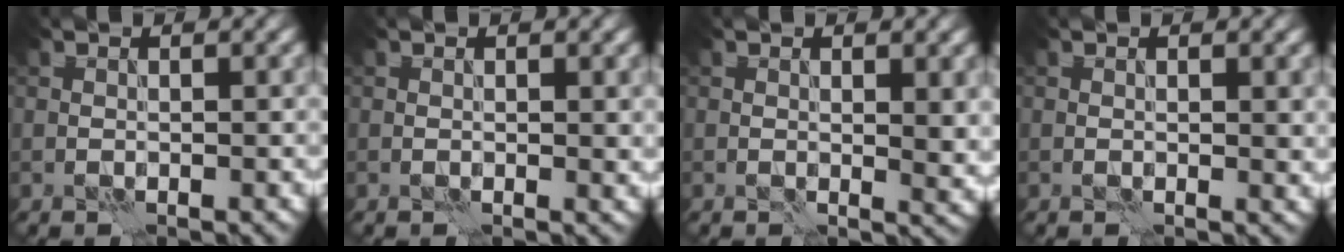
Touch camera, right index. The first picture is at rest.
{"total": 0.6, "force": [0.3, 0.2, 0.5], "torque": [-0.004, -0.001, 0.004]}
{"total": 2.1, "force": [0.4, 0.7, 1.9], "torque": [-0.022, -0.006, 0.008]}
{"total": 0.8, "force": [0.4, 0.2, 0.7], "torque": [-0.006, -0.002, 0.004]}